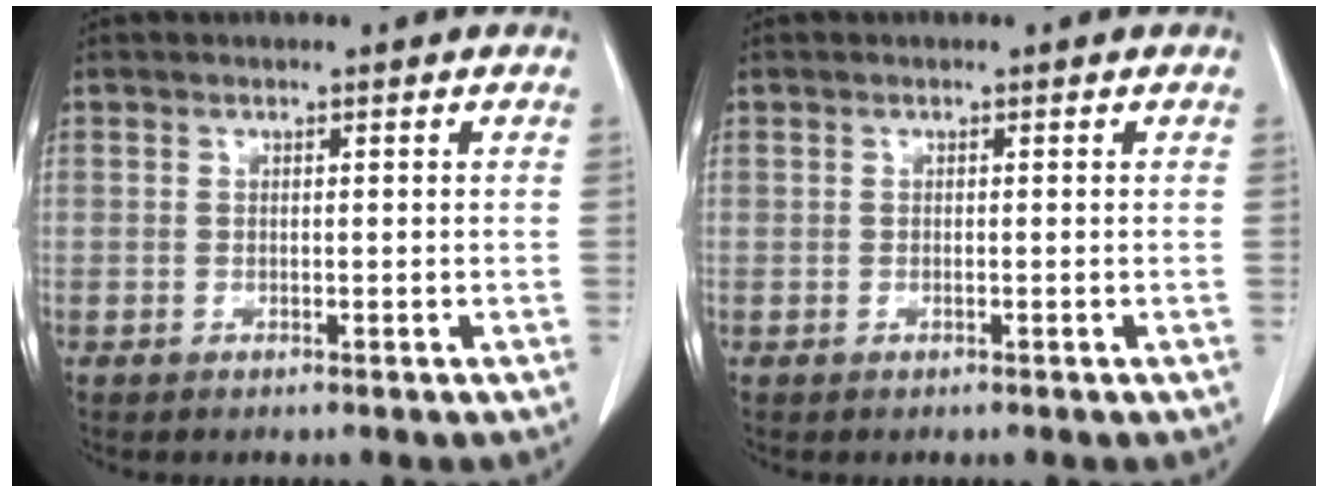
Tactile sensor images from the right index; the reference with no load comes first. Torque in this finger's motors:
{"motor_torque": [-0.01, 0.09, 0.01, 0.00]}